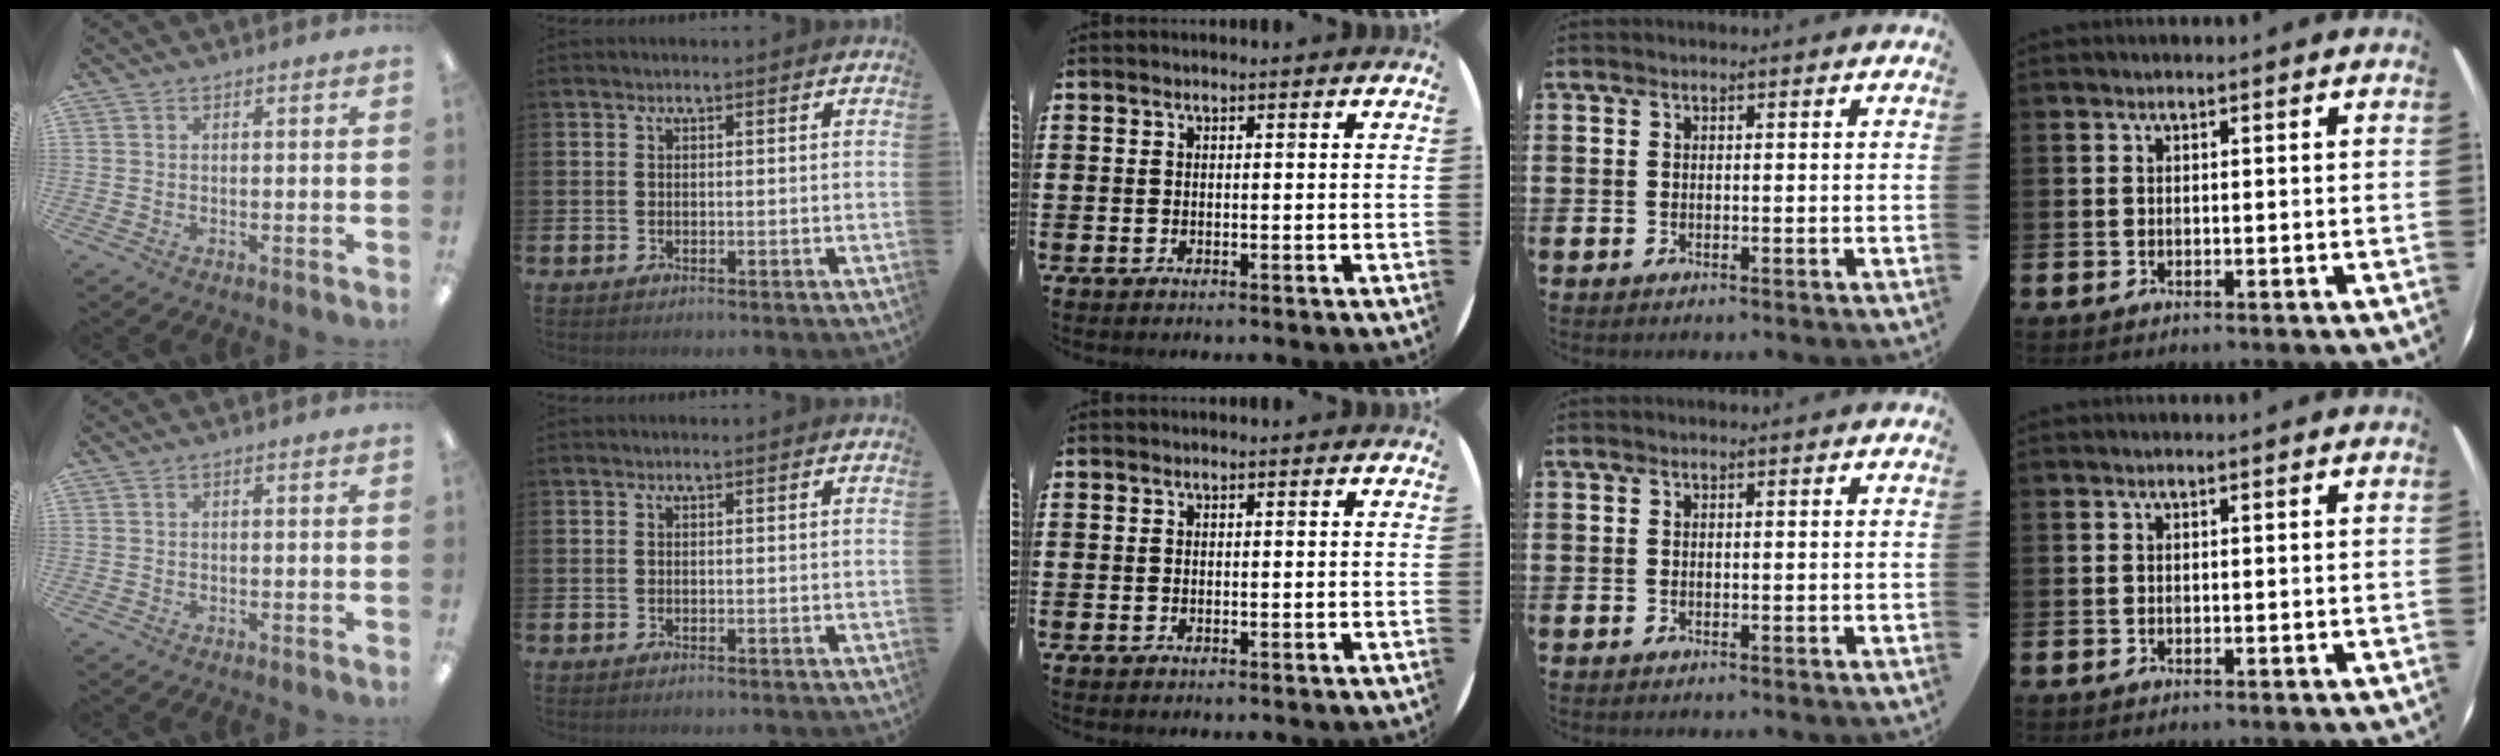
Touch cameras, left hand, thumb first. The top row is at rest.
{}